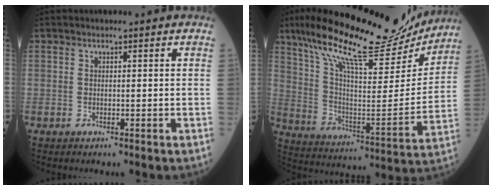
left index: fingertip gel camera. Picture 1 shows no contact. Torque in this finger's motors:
{"motor_torque": [1.07, -1.07, 0.51, 0.19]}